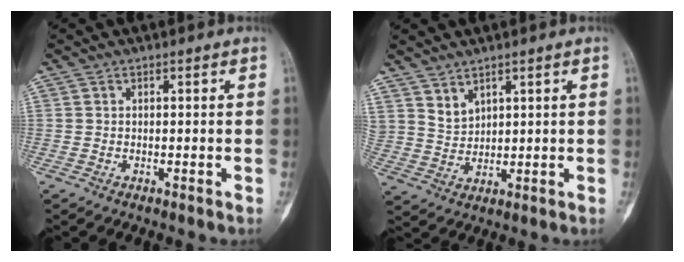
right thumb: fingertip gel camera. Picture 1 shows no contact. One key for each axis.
{"total": 4.1, "fx": 3.2, "fy": 2.1, "fz": 1.5, "tx": -0.015, "ty": -0.027, "tz": 0.071}